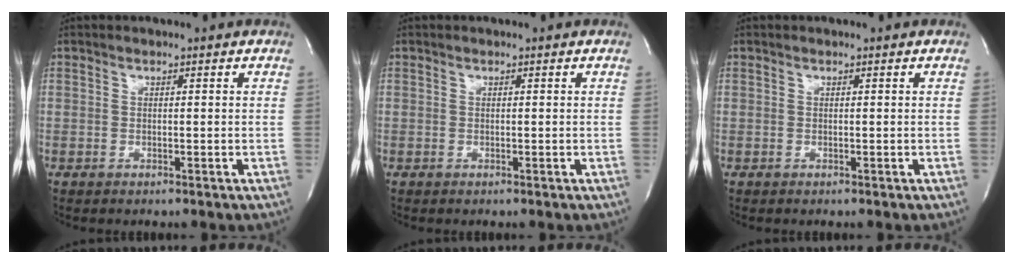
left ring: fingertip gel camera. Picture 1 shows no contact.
{"total": 0.0}
{"total": 0.0}